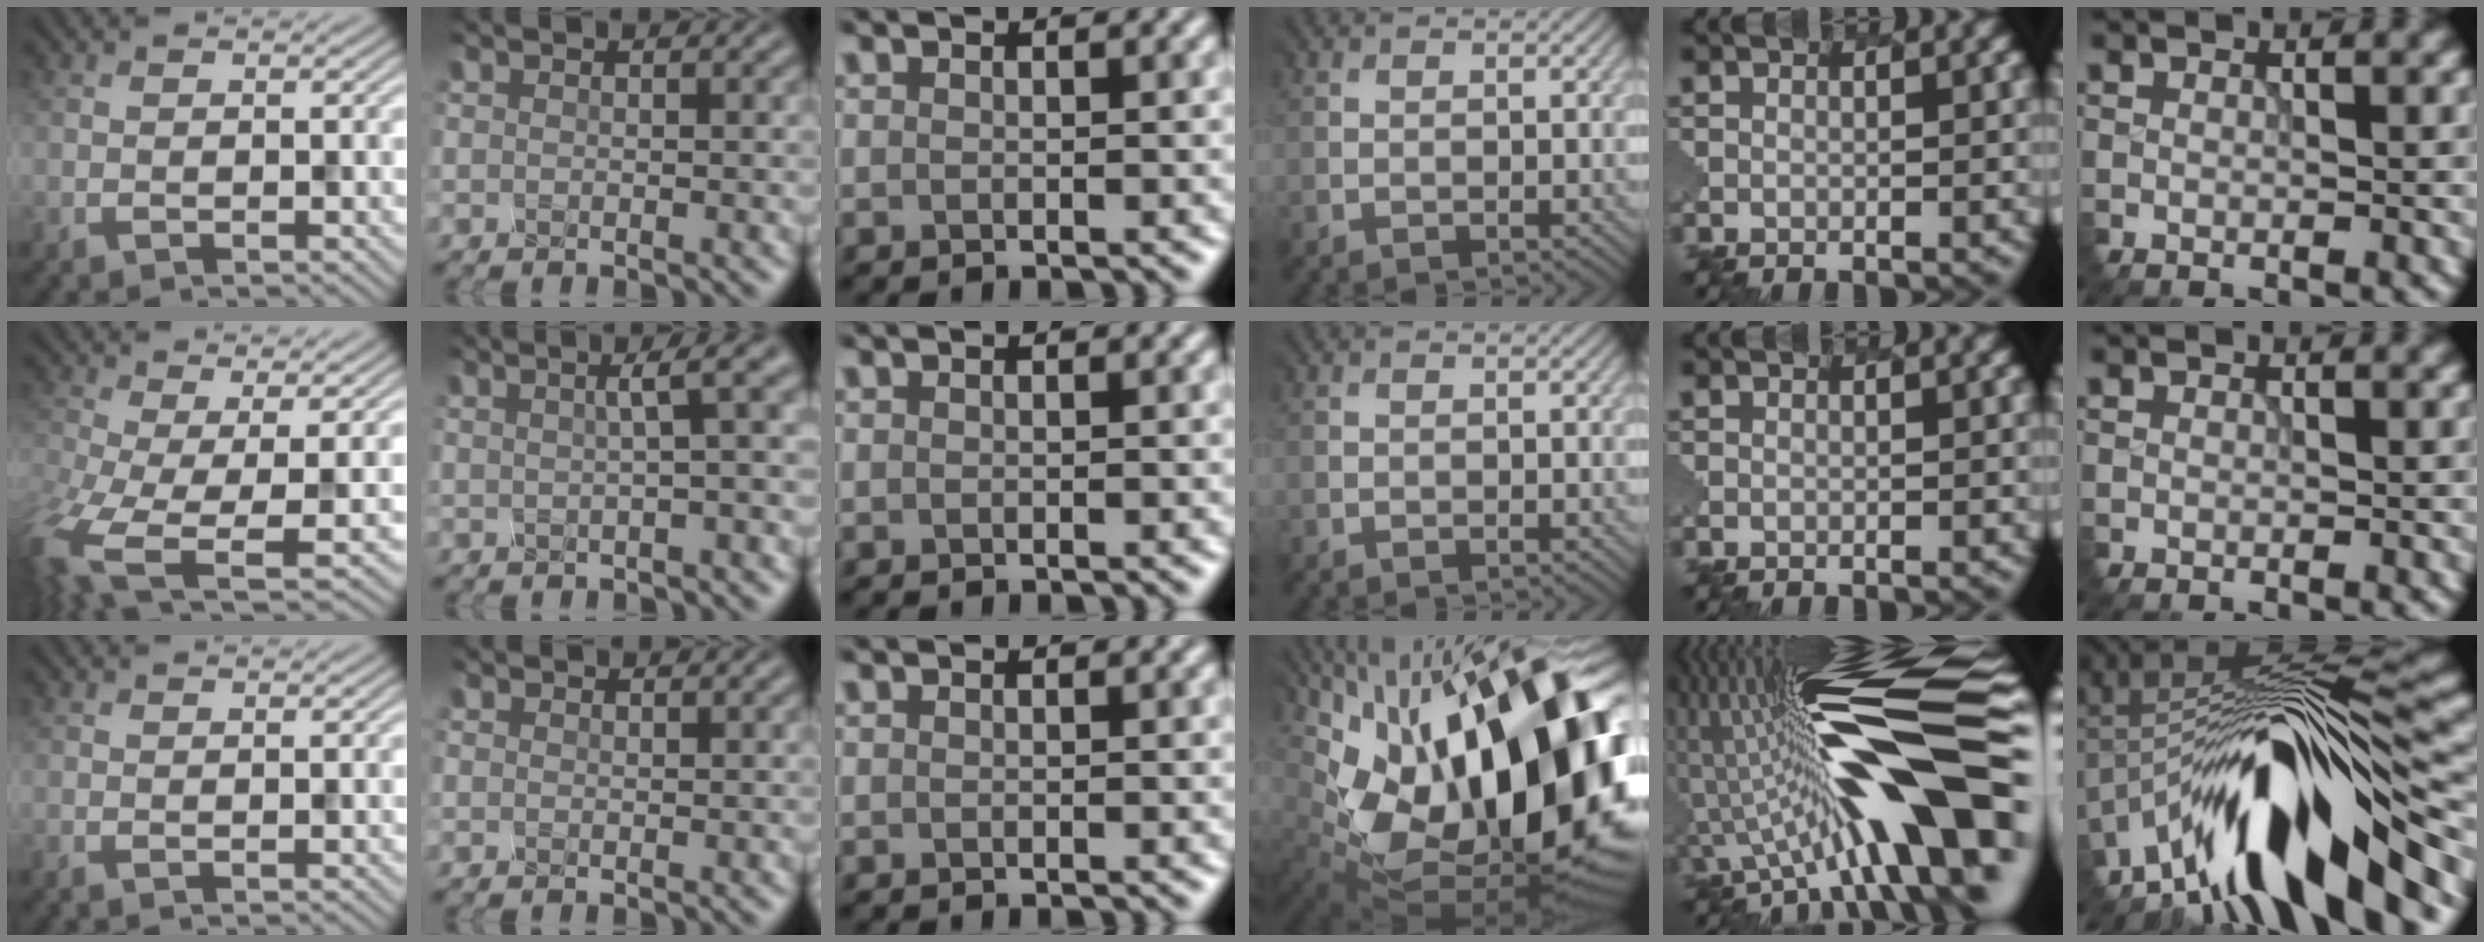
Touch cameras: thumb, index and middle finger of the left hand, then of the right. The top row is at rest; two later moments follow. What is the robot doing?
{"motion": "disassemble", "object": "hinged tin"}